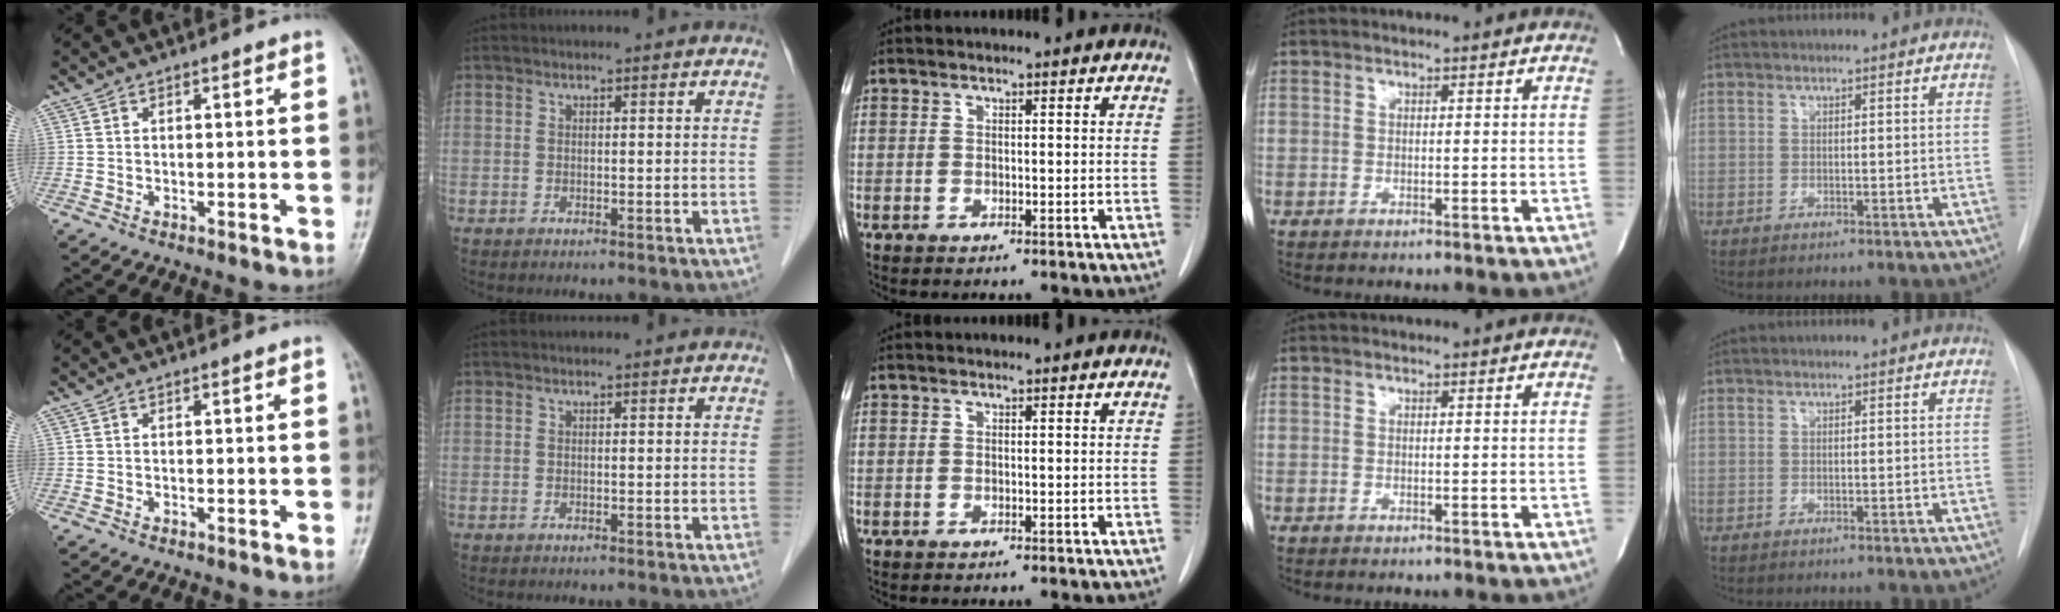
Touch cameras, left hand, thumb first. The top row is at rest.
{}